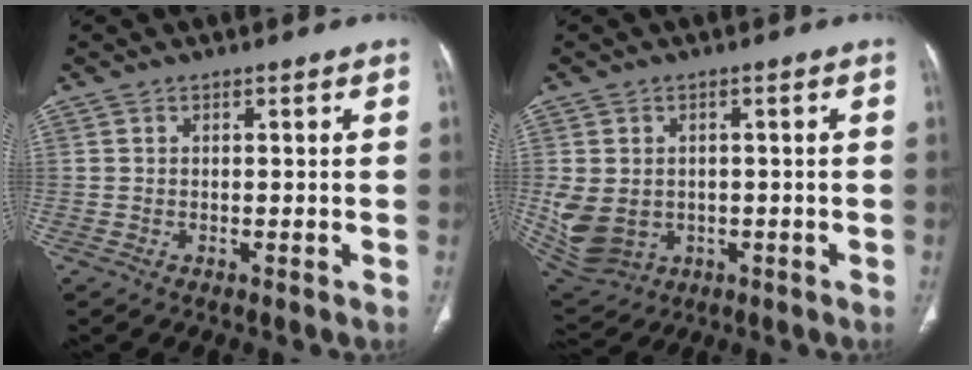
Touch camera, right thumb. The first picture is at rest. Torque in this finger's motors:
{"motor_torque": [-0.53, 1.71, 0.98, 0.05, 0.12]}